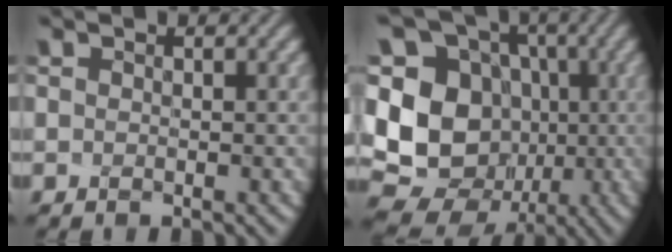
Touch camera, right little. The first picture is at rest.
{"total": 12.3, "force": [-1.7, 10.9, 5.3], "torque": [-0.154, -0.003, -0.038]}